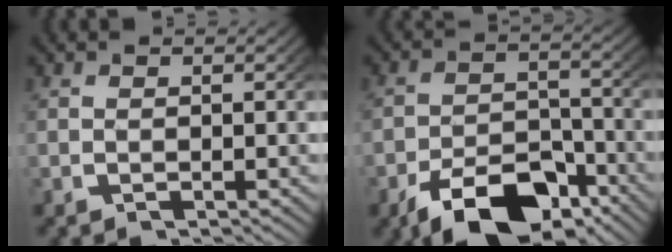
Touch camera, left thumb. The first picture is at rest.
{"total": 9.0, "force": [-5.9, 4.7, 5.0], "torque": [-0.082, -0.032, -0.088]}